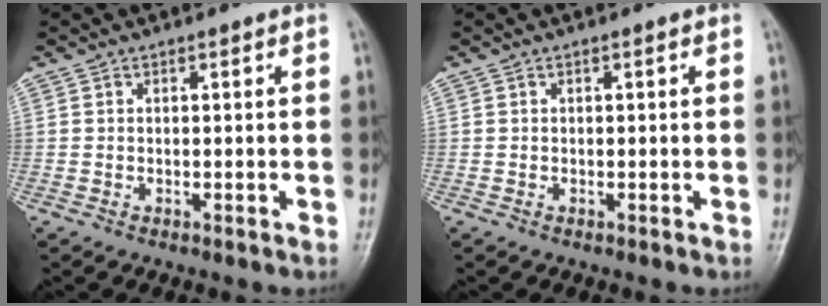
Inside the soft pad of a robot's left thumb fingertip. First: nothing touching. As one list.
[{"total": 0.0}]